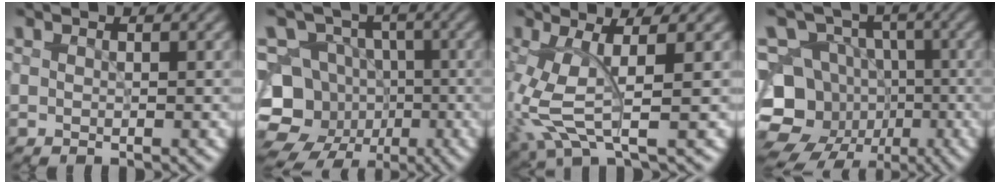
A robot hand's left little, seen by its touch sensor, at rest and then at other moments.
{"total": 13.5, "force": [-5.5, 11.6, 4.2], "torque": [-0.098, -0.024, -0.104]}
{"total": 5.0, "force": [0.2, 1.1, 4.9], "torque": [-0.120, -0.010, 0.003]}
{"total": 16.1, "force": [-6.1, 13.8, 5.7], "torque": [-0.131, -0.028, -0.111]}